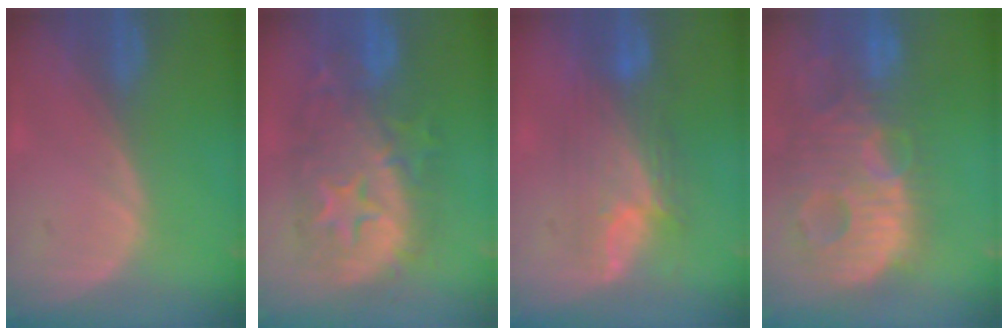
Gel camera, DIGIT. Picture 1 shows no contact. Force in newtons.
{"total": 12.6, "press": 12.6, "slide": 1.0}
{"total": 7.3, "press": 7.1, "slide": 1.3}
{"total": 14.1, "press": 12.2, "slide": 7.0}